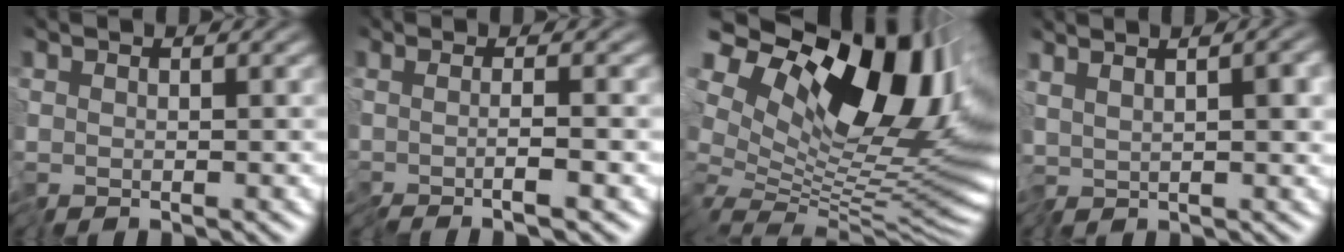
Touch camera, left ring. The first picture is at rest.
{"total": 2.5, "force": [-0.3, 0.5, 2.4], "torque": [-0.019, 0.007, -0.028]}
{"total": 16.1, "force": [6.2, 8.5, 12.1], "torque": [-0.219, 0.023, 0.108]}
{"total": 3.9, "force": [0.8, 0.9, 3.7], "torque": [-0.062, 0.010, 0.009]}